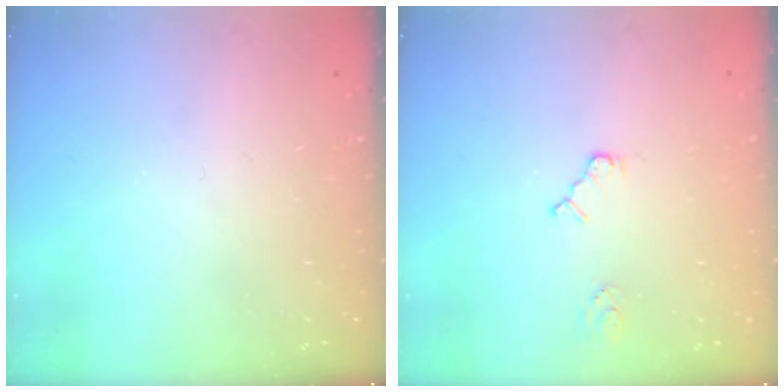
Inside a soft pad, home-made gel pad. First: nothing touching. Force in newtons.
{"total": 3.3, "press": 3.3, "slide": 0.3}